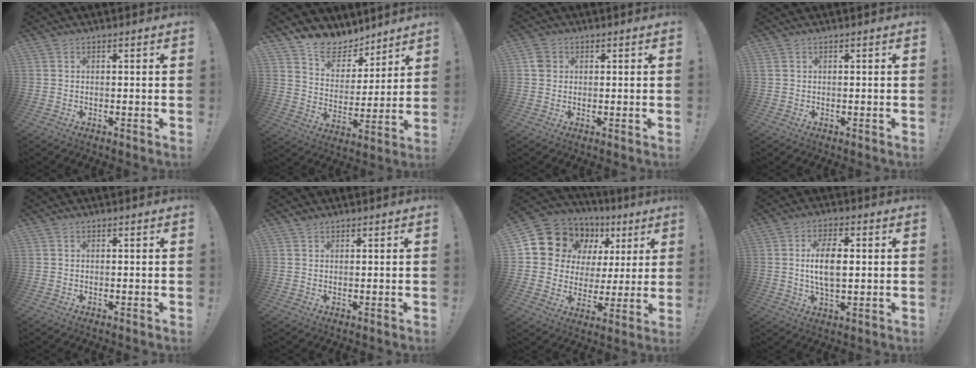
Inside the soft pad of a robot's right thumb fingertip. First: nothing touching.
{"total": 10.4, "force": [8.7, 5.4, 1.9], "torque": [-0.038, -0.074, 0.165]}
{"total": 2.8, "force": [0.8, 2.5, 1.1], "torque": [-0.006, 0.001, 0.014]}
{"total": 0.5, "force": [0.2, 0.4, 0.2], "torque": [-0.010, 0.004, 0.005]}
{"total": 0.0}
{"total": 1.4, "force": [1.1, 0.8, 0.3], "torque": [-0.002, -0.002, 0.021]}
{"total": 12.9, "force": [8.5, 8.8, 4.2], "torque": [-0.066, -0.070, 0.168]}
{"total": 9.9, "force": [1.0, 5.0, 8.4], "torque": [-0.145, -0.005, 0.012]}